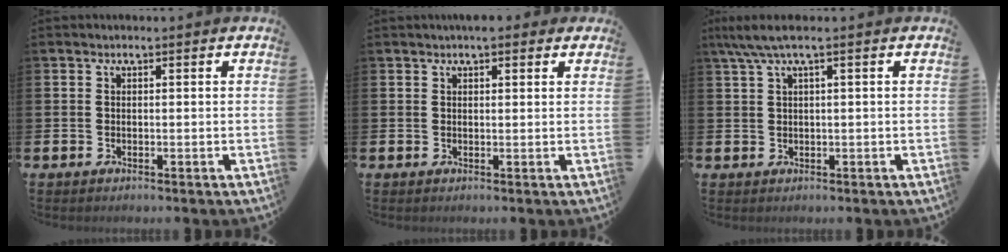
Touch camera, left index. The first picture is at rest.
{"total": 2.1, "force": [1.9, 0.7, 0.7], "torque": [0.002, -0.005, 0.030]}
{"total": 3.1, "force": [1.5, 0.2, 2.7], "torque": [-0.056, 0.002, 0.028]}